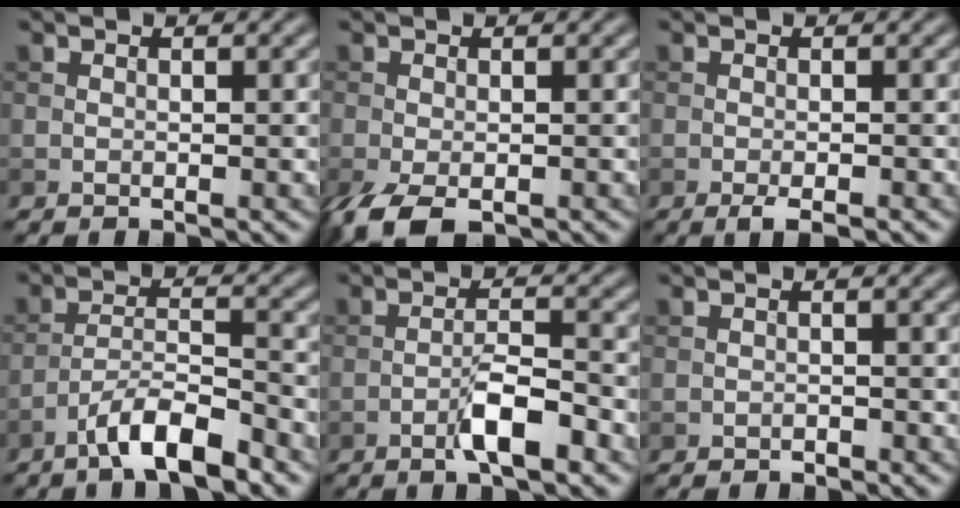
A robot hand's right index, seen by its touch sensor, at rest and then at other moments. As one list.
[{"total": 4.7, "force": [-2.9, 1.9, 3.1], "torque": [-0.065, -0.012, -0.053]}, {"total": 2.0, "force": [-1.2, 0.3, 1.5], "torque": [-0.024, -0.003, -0.021]}, {"total": 5.4, "force": [-3.9, 1.1, 3.5], "torque": [-0.060, 0.007, -0.074]}, {"total": 3.9, "force": [-2.1, 0.7, 3.1], "torque": [-0.057, 0.010, -0.042]}, {"total": 0.6, "force": [-0.6, 0.2, 0.1], "torque": [0.002, 0.000, -0.010]}]